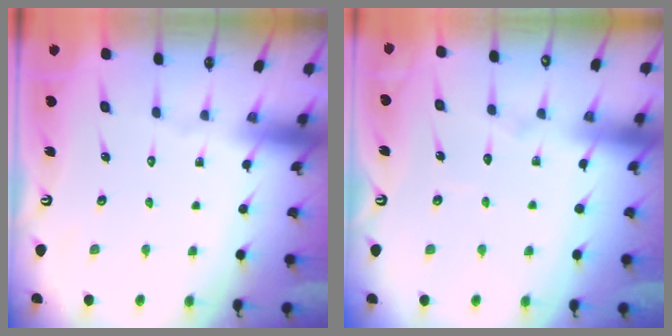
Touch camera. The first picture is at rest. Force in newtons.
{"total": 5.1, "press": 5.1, "slide": 0.5}